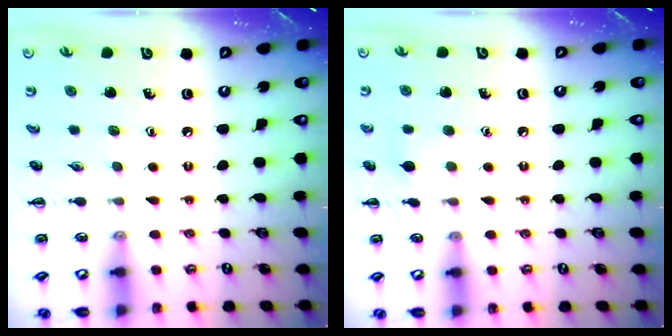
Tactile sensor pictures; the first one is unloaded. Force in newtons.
{"total": 6.1, "press": 5.8, "slide": 2.0}